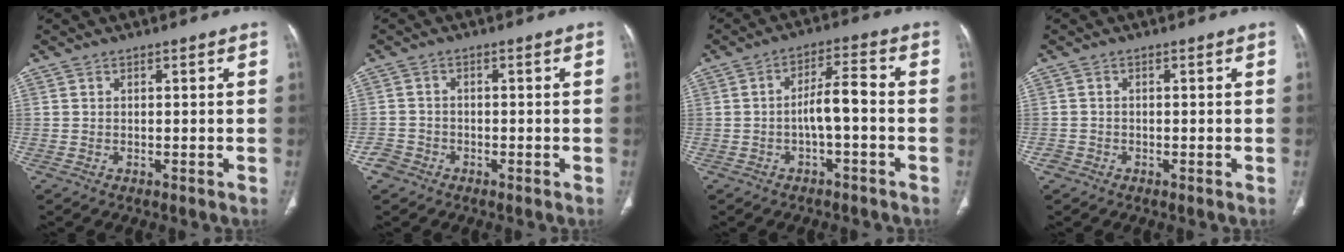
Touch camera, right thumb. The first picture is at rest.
{"total": 2.7, "force": [-1.7, 2.0, 0.3], "torque": [-0.002, 0.012, -0.036]}
{"total": 5.9, "force": [-1.5, 1.6, 5.4], "torque": [-0.097, 0.032, -0.028]}
{"total": 1.2, "force": [-0.8, 0.9, 0.1], "torque": [-0.001, 0.003, -0.018]}